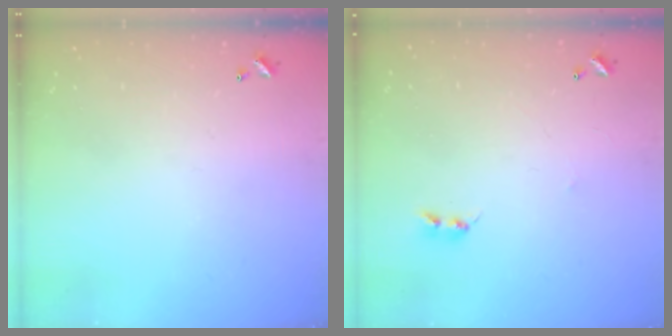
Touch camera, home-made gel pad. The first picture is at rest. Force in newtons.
{"total": 2.2, "press": 2.2, "slide": 0.4}